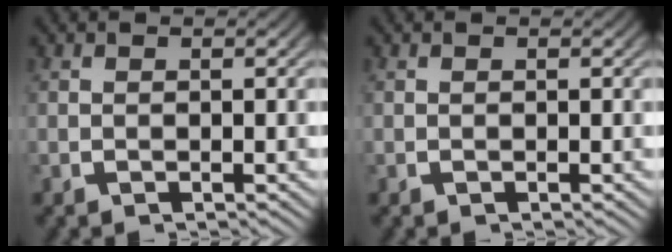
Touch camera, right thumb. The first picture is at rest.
{"total": 0.0}